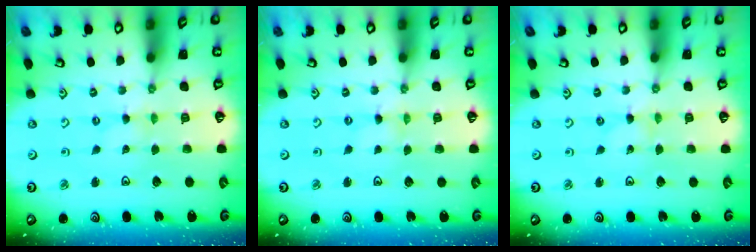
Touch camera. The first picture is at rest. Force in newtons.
{"total": 0.0}
{"total": 0.0}